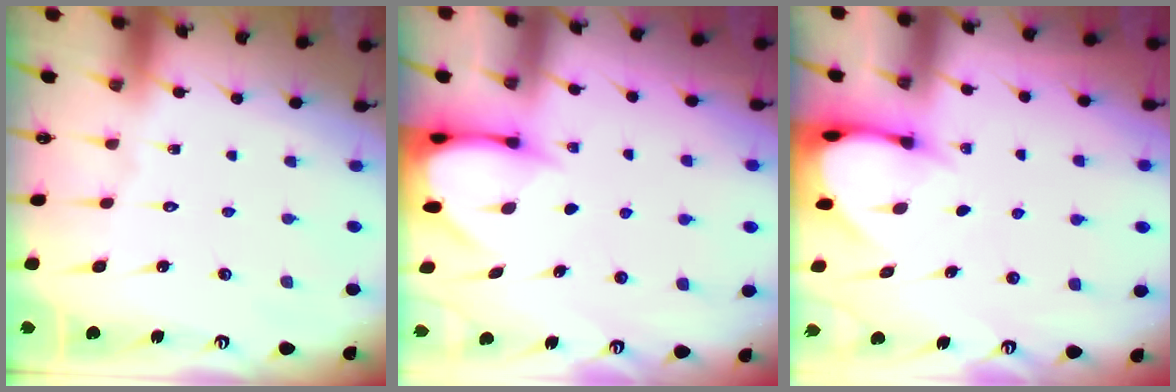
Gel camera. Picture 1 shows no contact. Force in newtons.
{"total": 3.6, "press": 3.6, "slide": 0.3}
{"total": 3.5, "press": 3.4, "slide": 0.2}